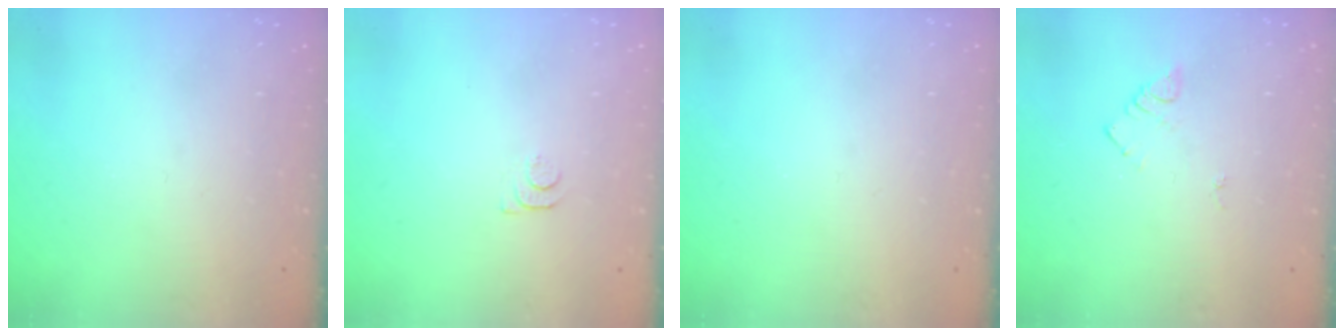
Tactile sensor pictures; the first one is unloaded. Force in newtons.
{"total": 7.2, "press": 7.1, "slide": 0.8}
{"total": 0.0}
{"total": 4.0, "press": 4.0, "slide": 0.5}